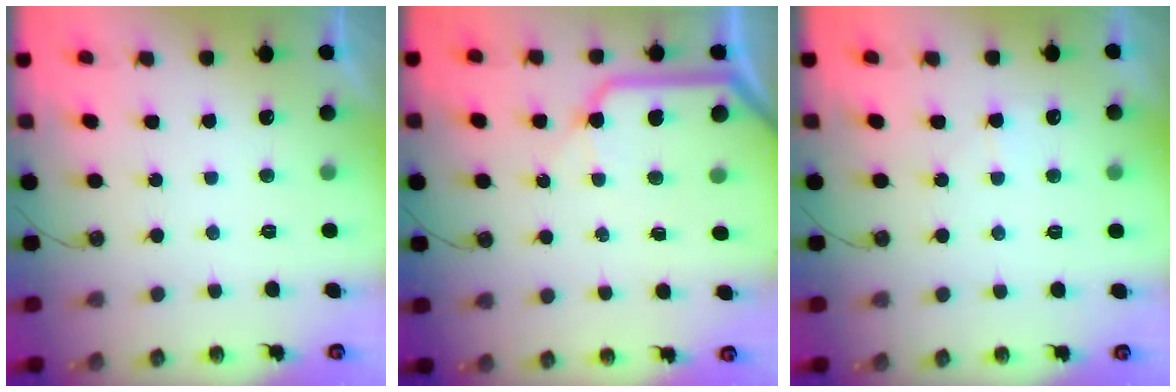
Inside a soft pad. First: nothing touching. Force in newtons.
{"total": 10.8, "press": 10.7, "slide": 1.3}
{"total": 5.6, "press": 5.6, "slide": 0.6}